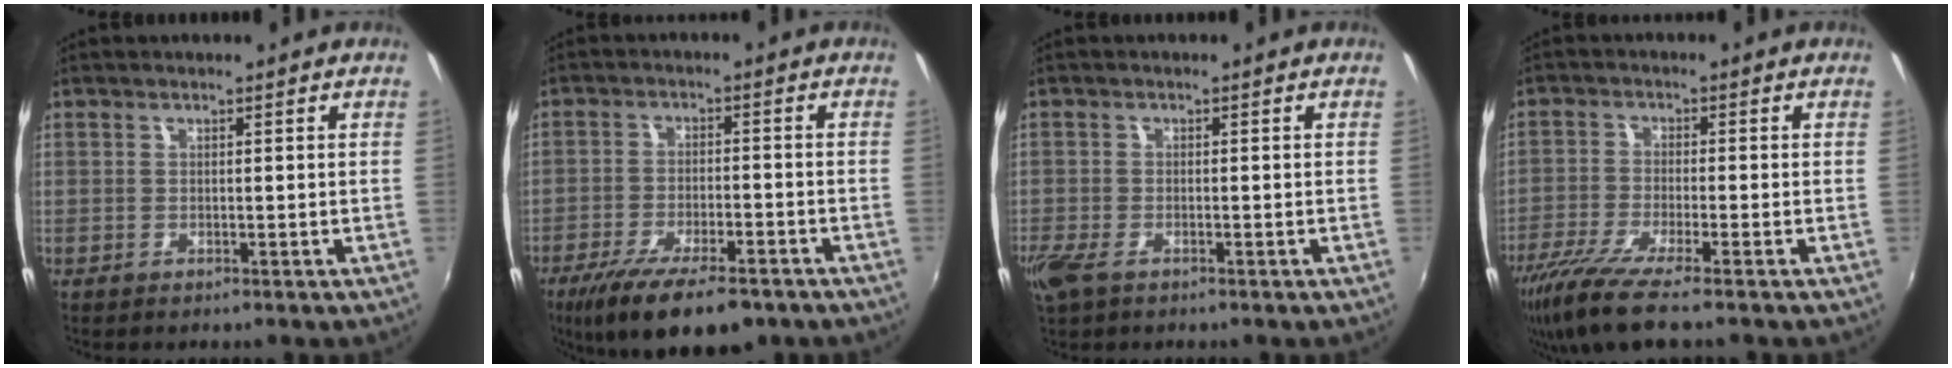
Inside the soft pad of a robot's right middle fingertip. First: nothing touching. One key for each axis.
{"total": 14.8, "fx": -10.4, "fy": 4.5, "fz": 9.5, "tx": -0.192, "ty": -0.039, "tz": -0.168}
{"total": 4.4, "fx": -2.8, "fy": 2.0, "fz": 2.8, "tx": -0.073, "ty": -0.013, "tz": -0.054}
{"total": 9.0, "fx": -6.9, "fy": 0.1, "fz": 5.8, "tx": -0.134, "ty": -0.035, "tz": -0.128}